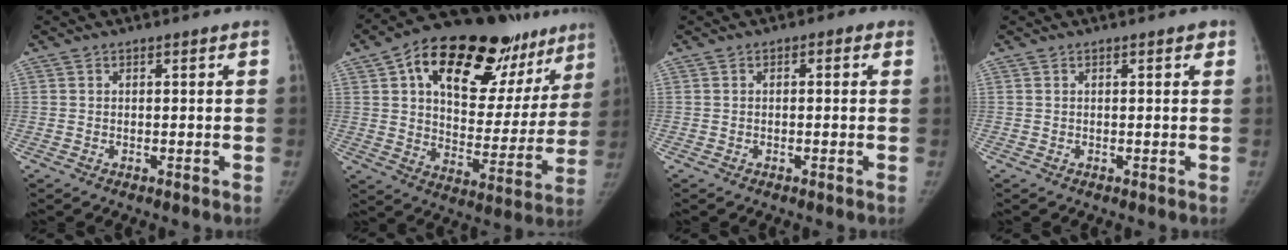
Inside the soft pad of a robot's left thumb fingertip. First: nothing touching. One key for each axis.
{"total": 29.3, "fx": 16.6, "fy": 15.3, "fz": 18.7, "tx": -0.231, "ty": -0.007, "tz": 0.249}
{"total": 1.4, "fx": 0.2, "fy": 1.1, "fz": 1.0, "tx": 0.003, "ty": 0.009, "tz": -0.010}
{"total": 0.9, "fx": 0.5, "fy": 0.4, "fz": 0.7, "tx": -0.007, "ty": 0.000, "tz": 0.004}